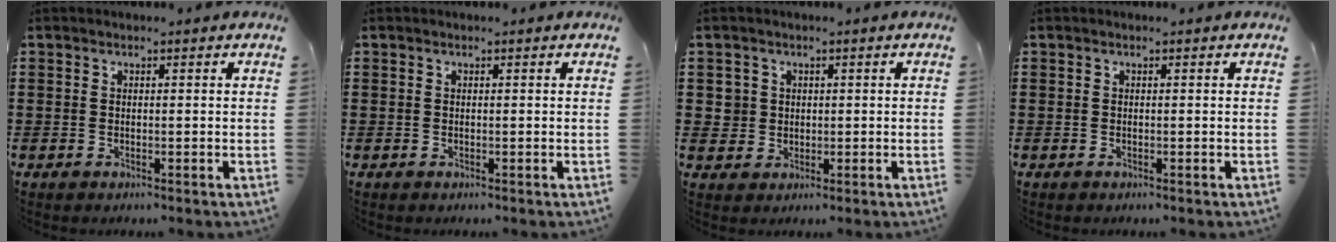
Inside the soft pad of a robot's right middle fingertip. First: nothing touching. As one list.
[{"total": 0.0}, {"total": 3.1, "force": [0.4, 3.1, 0.5], "torque": [-0.025, 0.011, 0.004]}, {"total": 0.0}]